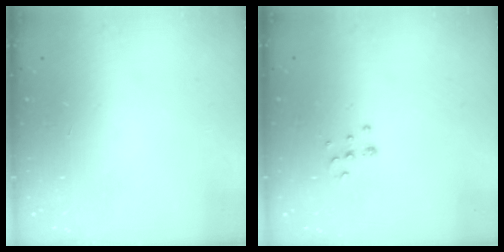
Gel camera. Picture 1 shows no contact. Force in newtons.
{"total": 5.8, "press": 5.8, "slide": 0.4}